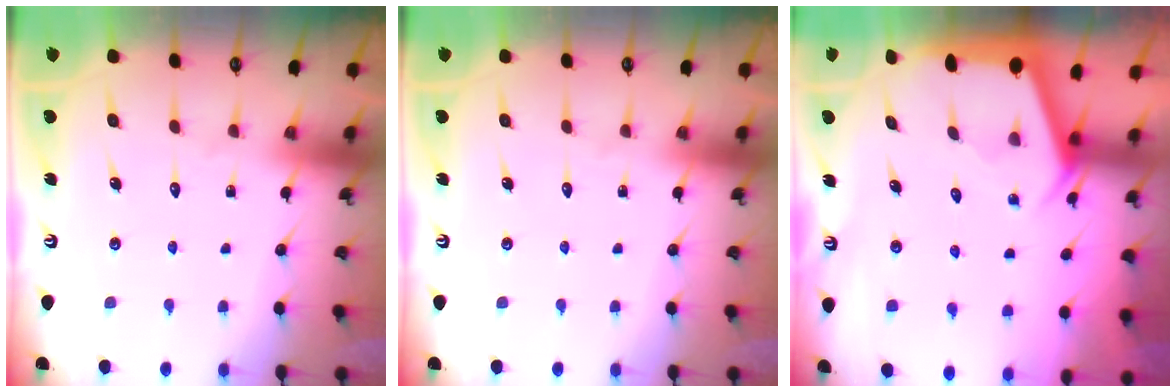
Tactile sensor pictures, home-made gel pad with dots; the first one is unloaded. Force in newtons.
{"total": 0.0}
{"total": 2.2, "press": 2.2, "slide": 0.3}